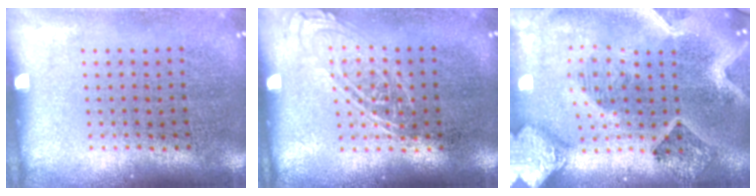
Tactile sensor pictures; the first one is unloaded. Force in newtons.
{"total": 0.8, "press": 0.8, "slide": 0.1}
{"total": 3.3, "press": 2.8, "slide": 1.8}